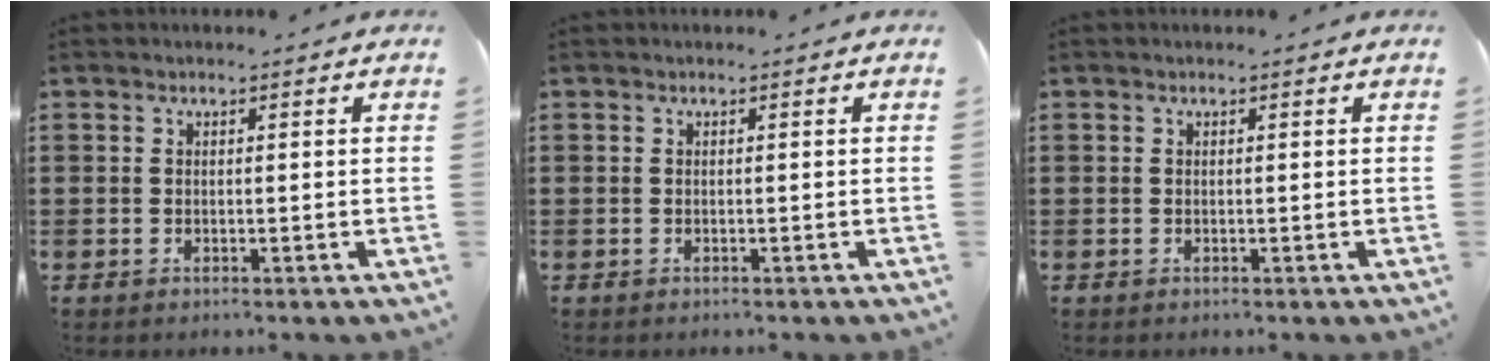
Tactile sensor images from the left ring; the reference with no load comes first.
{"total": 0.0}
{"total": 0.0}